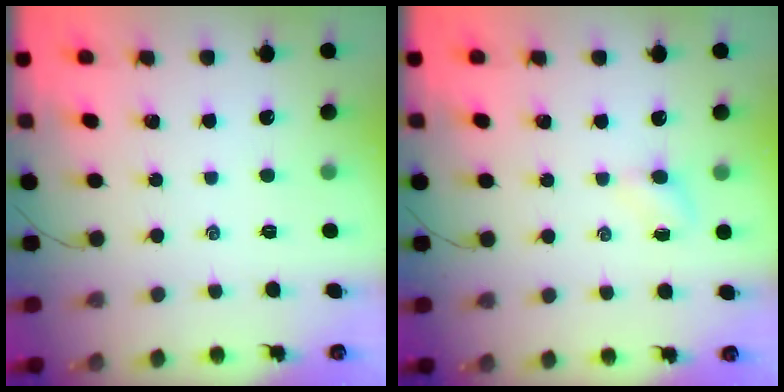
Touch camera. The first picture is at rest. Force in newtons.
{"total": 2.8, "press": 2.6, "slide": 0.9}